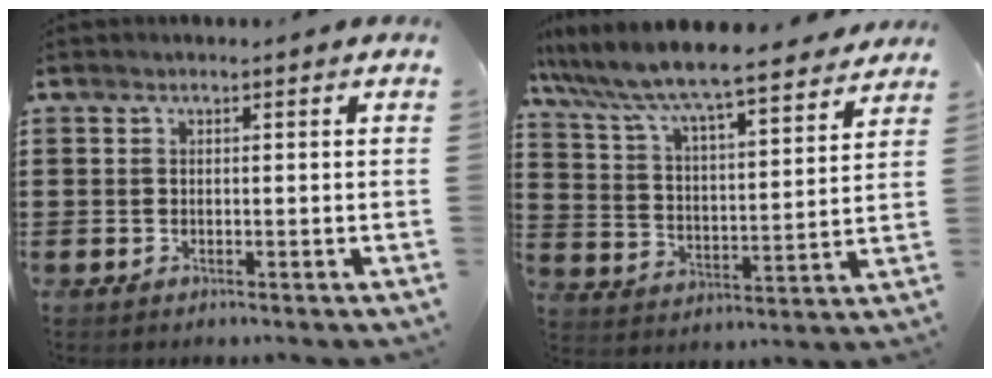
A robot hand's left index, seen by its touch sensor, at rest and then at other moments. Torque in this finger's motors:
{"motor_torque": [2.14, 0.00, 1.05, 0.21]}